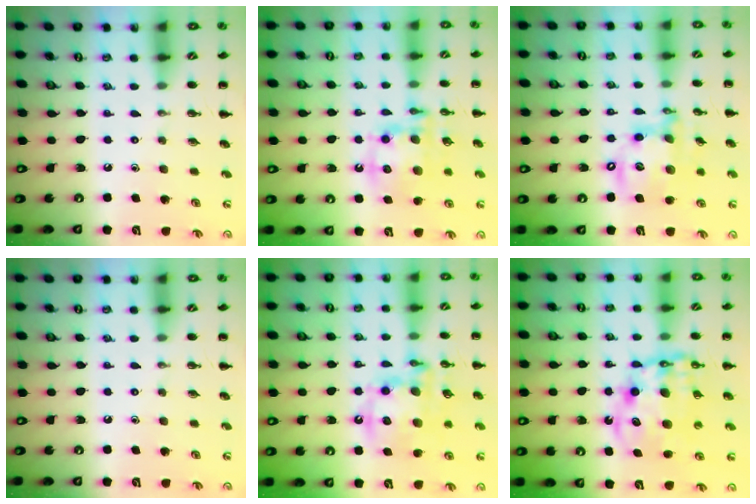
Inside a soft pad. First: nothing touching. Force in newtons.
{"total": 13.7, "press": 13.3, "slide": 3.3}
{"total": 13.7, "press": 13.3, "slide": 3.4}
{"total": 0.0}
{"total": 15.3, "press": 14.9, "slide": 3.3}
{"total": 12.6, "press": 12.2, "slide": 3.1}